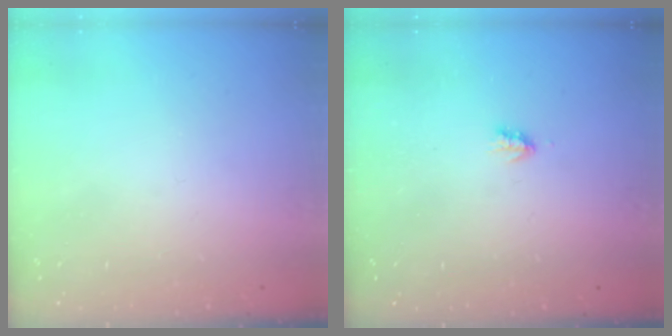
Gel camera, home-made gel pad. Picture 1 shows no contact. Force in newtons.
{"total": 1.9, "press": 1.8, "slide": 0.4}